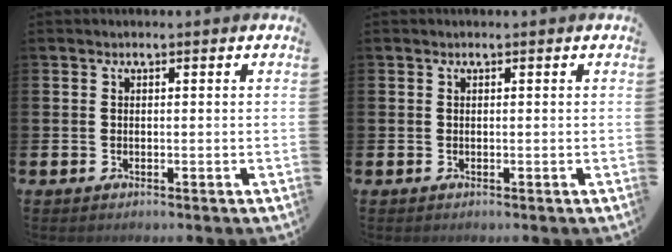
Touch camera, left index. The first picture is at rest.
{"total": 0.0}